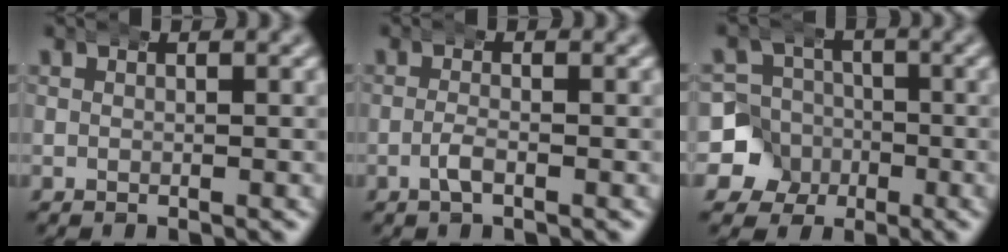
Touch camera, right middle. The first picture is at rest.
{"total": 1.1, "force": [-0.7, 0.0, 0.9], "torque": [-0.024, -0.008, -0.011]}
{"total": 12.2, "force": [-1.0, 11.5, 3.9], "torque": [-0.114, -0.042, -0.025]}